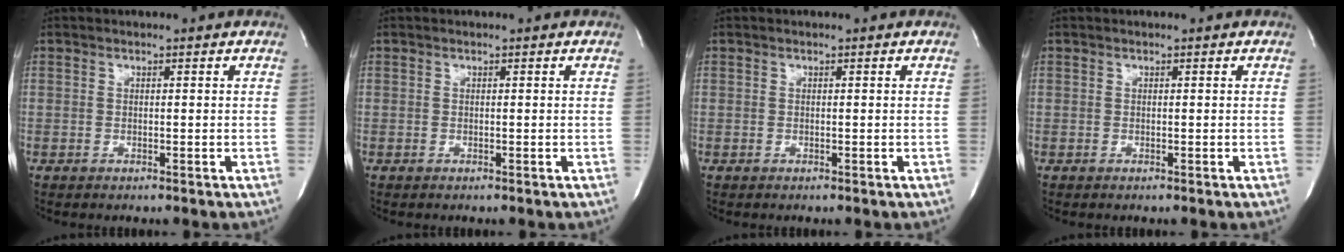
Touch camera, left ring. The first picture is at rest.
{"total": 0.0}
{"total": 0.0}
{"total": 0.0}